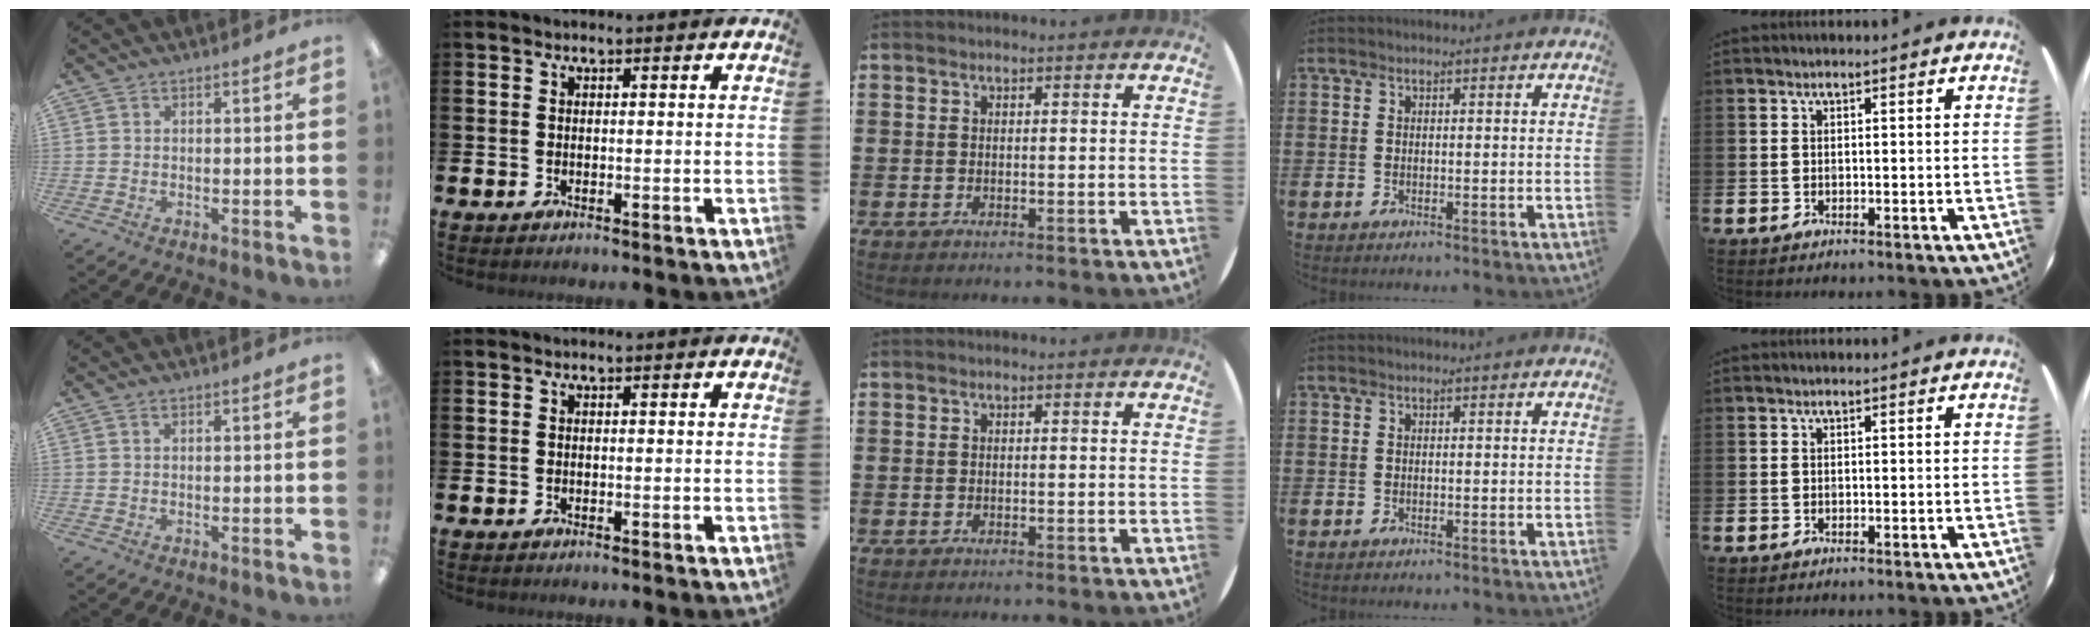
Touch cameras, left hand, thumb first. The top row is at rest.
{}